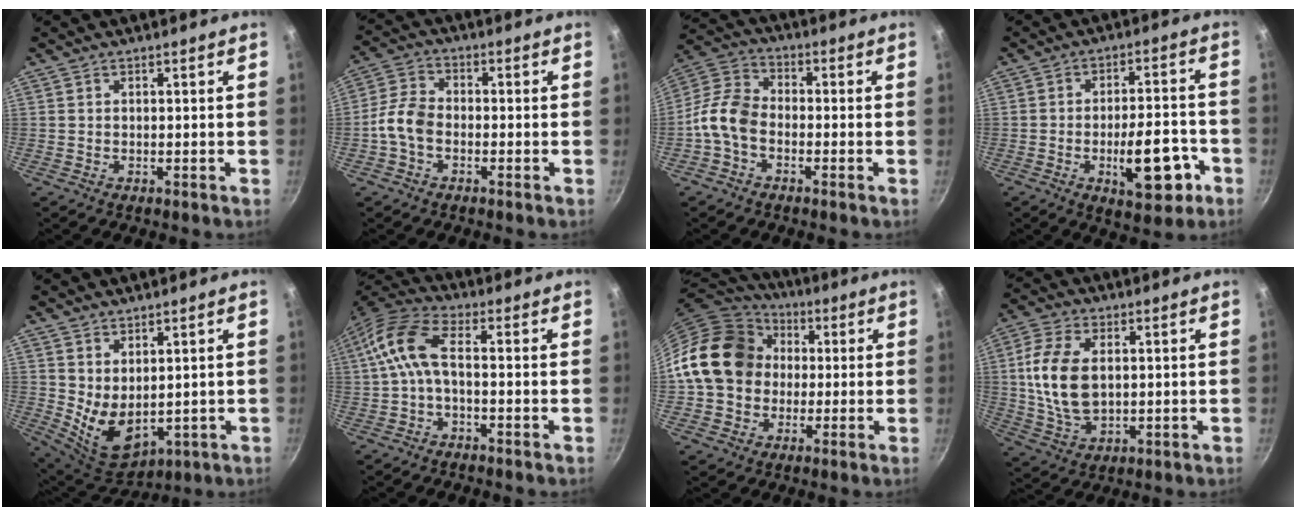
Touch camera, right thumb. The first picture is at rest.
{"total": 6.3, "force": [-2.1, 4.2, 4.2], "torque": [-0.082, 0.030, -0.053]}
{"total": 8.5, "force": [-3.1, 5.6, 5.6], "torque": [-0.108, 0.038, -0.082]}
{"total": 12.8, "force": [-4.6, 5.6, 10.5], "torque": [-0.119, 0.030, -0.057]}
{"total": 8.7, "force": [2.3, 5.2, 6.6], "torque": [-0.094, -0.037, 0.066]}
{"total": 8.7, "force": [-0.8, 3.8, 7.8], "torque": [-0.177, 0.028, -0.034]}
{"total": 17.8, "force": [1.5, 14.9, 9.6], "torque": [-0.145, 0.038, 0.017]}
{"total": 12.6, "force": [1.6, 7.5, 10.0], "torque": [-0.190, -0.004, 0.034]}